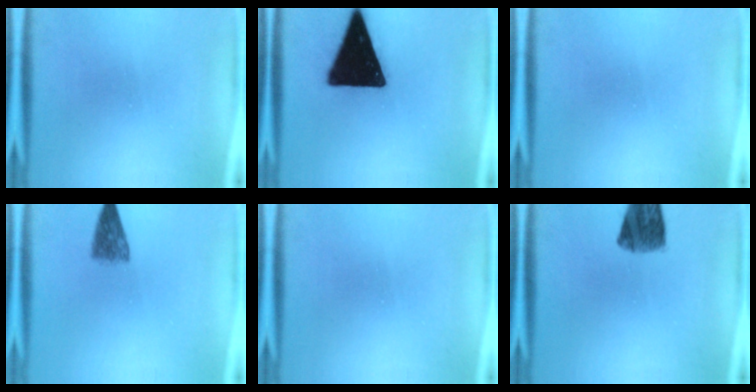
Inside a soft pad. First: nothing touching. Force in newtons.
{"total": 22.2}
{"total": 0.0}
{"total": 4.1}
{"total": 0.0}
{"total": 6.5}